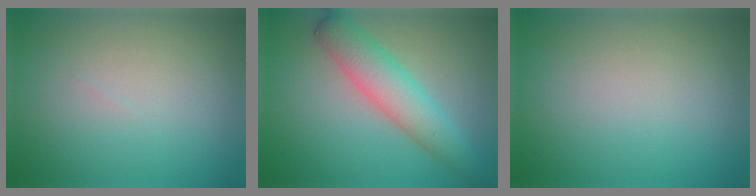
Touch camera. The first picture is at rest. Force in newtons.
{"total": 4.9, "press": 4.9, "slide": 0.3}
{"total": 0.0}